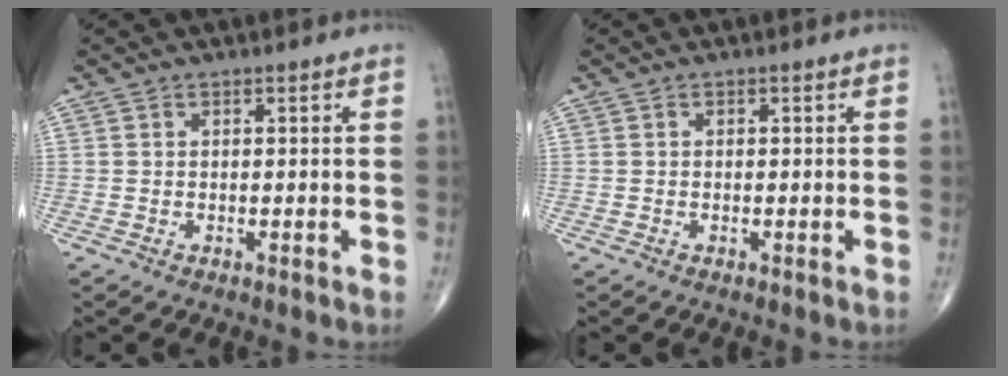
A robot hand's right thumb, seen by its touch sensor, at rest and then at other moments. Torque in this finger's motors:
{"motor_torque": [0.05, -0.34, -0.17, -0.09, 0.02]}